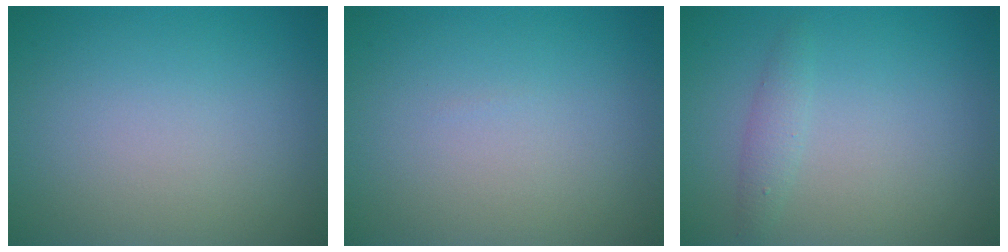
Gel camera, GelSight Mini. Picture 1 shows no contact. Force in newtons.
{"total": 0.0}
{"total": 1.3, "press": 1.3, "slide": 0.0}